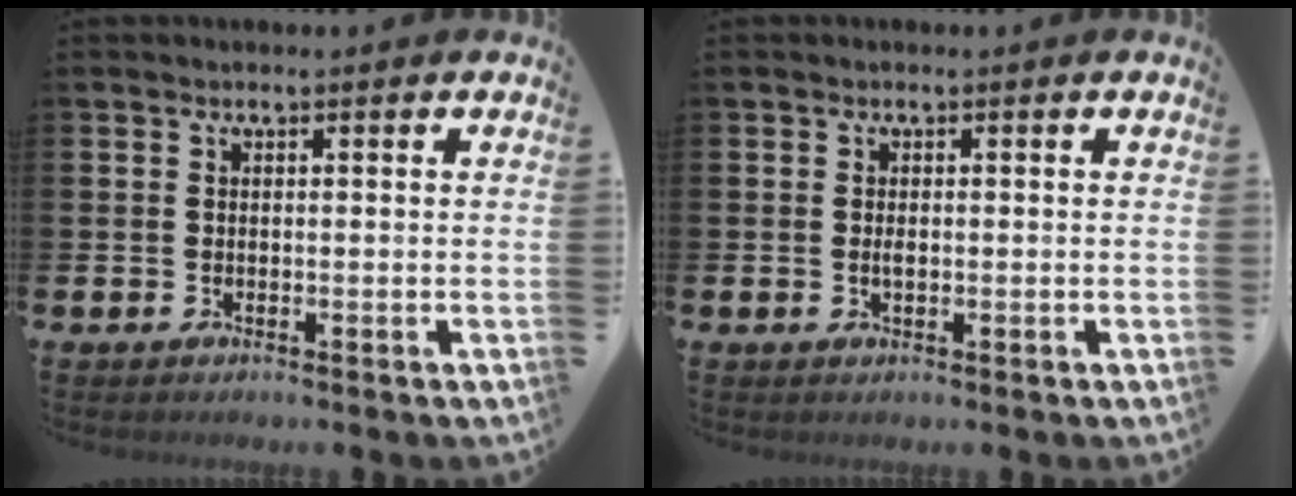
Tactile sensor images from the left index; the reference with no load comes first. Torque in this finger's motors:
{"motor_torque": [0.23, 0.09, 0.02, 0.05]}